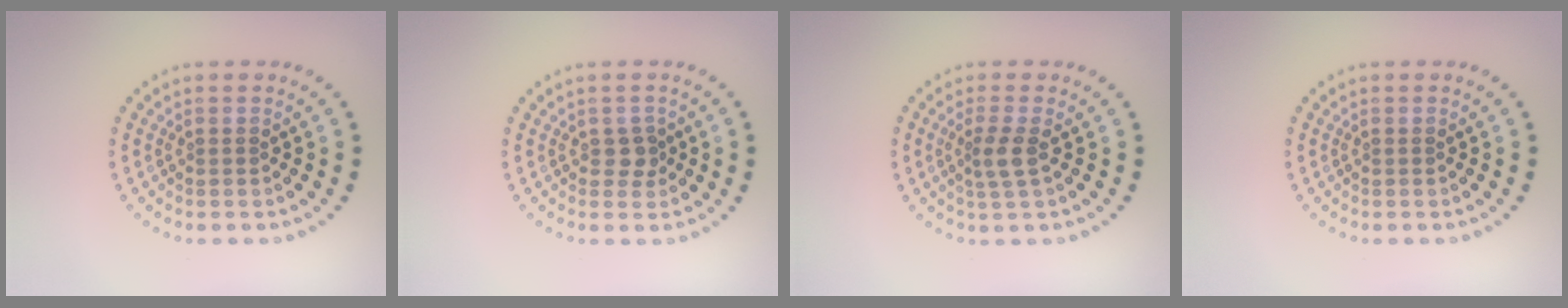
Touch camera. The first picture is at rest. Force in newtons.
{"total": 1.3, "press": 1.3, "slide": 0.5}
{"total": 2.1, "press": 1.7, "slide": 1.2}
{"total": 0.0}